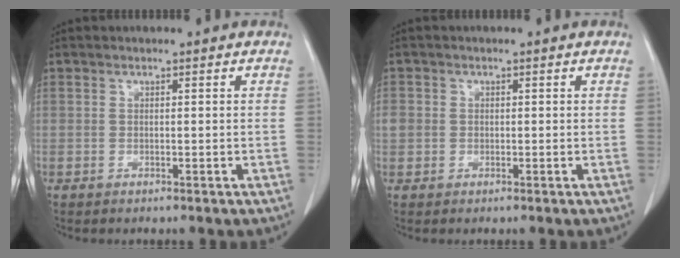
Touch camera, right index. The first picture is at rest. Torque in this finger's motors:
{"motor_torque": [0.12, 0.13, 0.12, 0.04]}